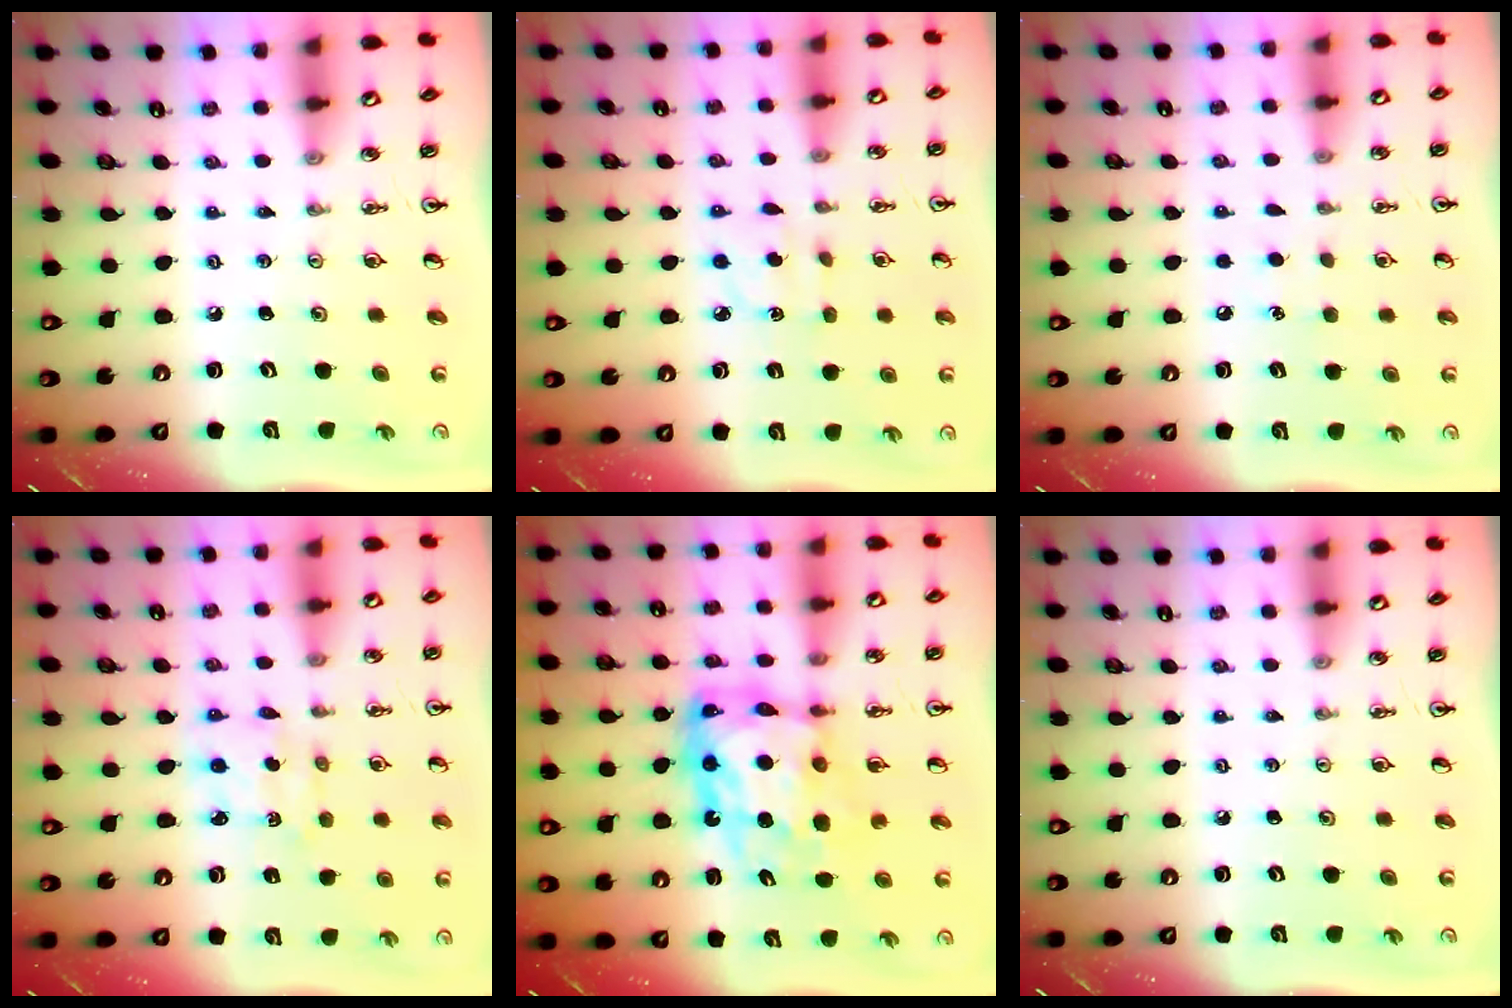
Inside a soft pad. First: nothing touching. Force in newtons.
{"total": 3.7, "press": 3.6, "slide": 0.5}
{"total": 5.2, "press": 5.1, "slide": 0.6}
{"total": 2.5, "press": 2.5, "slide": 0.3}
{"total": 14.2, "press": 14.1, "slide": 1.5}
{"total": 0.0}